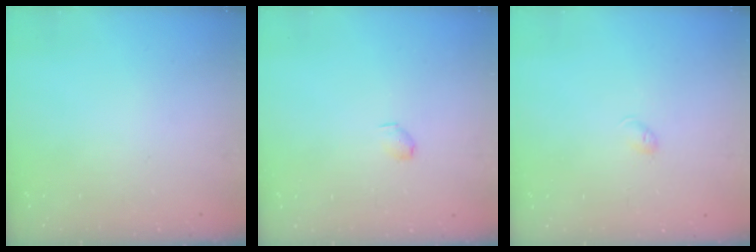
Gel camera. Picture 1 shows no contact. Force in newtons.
{"total": 2.9, "press": 2.9, "slide": 0.5}
{"total": 3.7, "press": 3.6, "slide": 0.6}